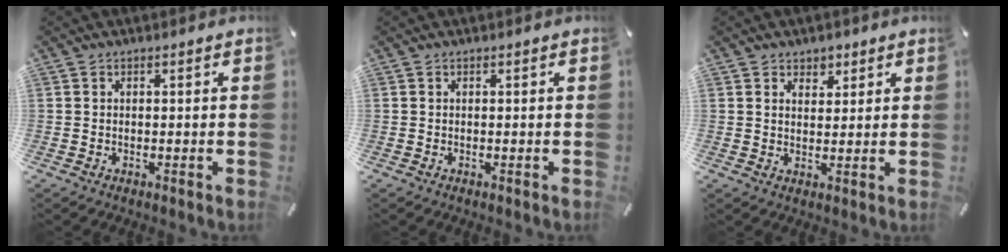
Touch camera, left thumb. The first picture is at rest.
{"total": 0.0}
{"total": 3.4, "force": [2.0, 2.7, 0.1], "torque": [0.012, -0.006, 0.031]}